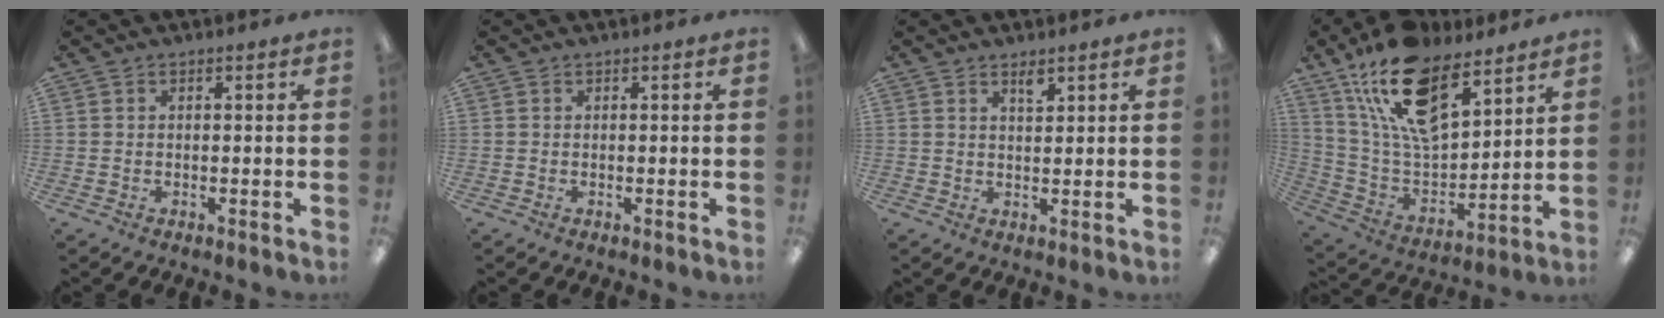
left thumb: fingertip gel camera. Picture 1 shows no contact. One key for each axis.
{"total": 0.0}
{"total": 2.4, "fx": 2.0, "fy": 0.6, "fz": 1.2, "tx": -0.020, "ty": -0.004, "tz": 0.035}
{"total": 20.3, "fx": 13.4, "fy": 9.4, "fz": 12.1, "tx": -0.231, "ty": -0.063, "tz": 0.245}